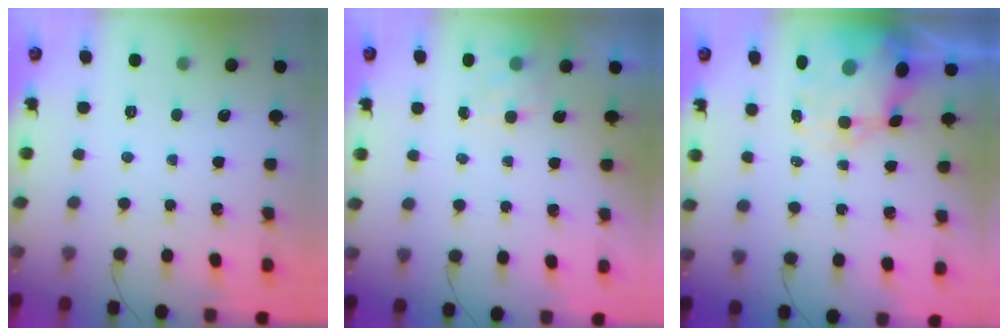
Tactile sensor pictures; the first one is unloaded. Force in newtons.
{"total": 4.7, "press": 4.5, "slide": 1.3}
{"total": 9.4, "press": 9.2, "slide": 2.1}